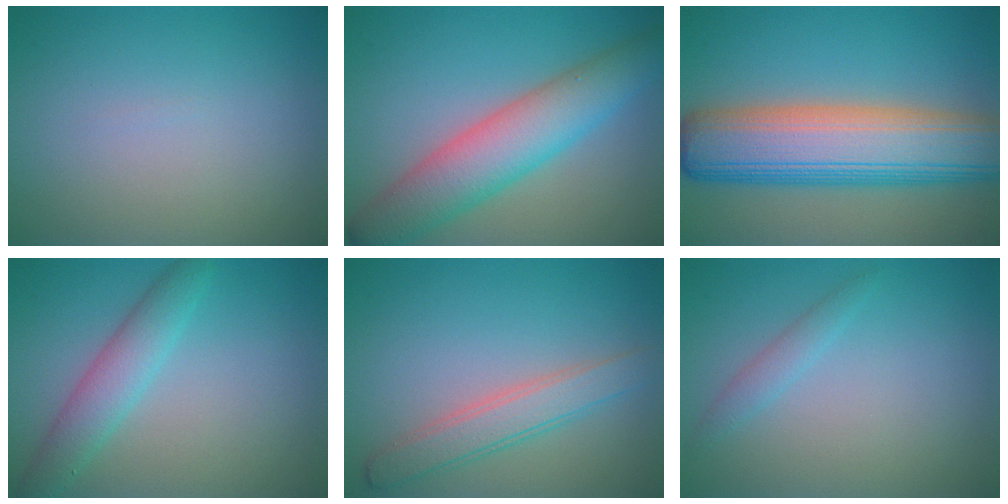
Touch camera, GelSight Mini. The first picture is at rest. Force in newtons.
{"total": 7.2, "press": 7.2, "slide": 0.3}
{"total": 11.6, "press": 11.6, "slide": 0.3}
{"total": 3.6, "press": 3.6, "slide": 0.1}
{"total": 3.5, "press": 3.5, "slide": 0.2}
{"total": 1.3, "press": 1.3, "slide": 0.0}